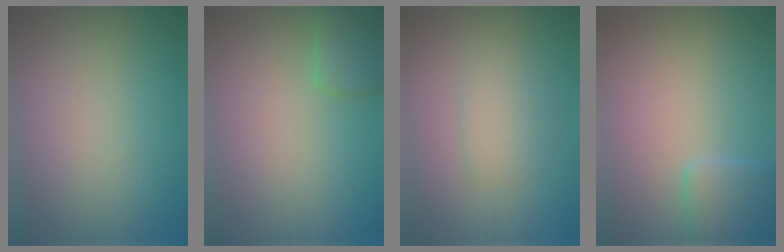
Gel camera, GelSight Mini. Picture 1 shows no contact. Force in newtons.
{"total": 2.6, "press": 2.6, "slide": 0.1}
{"total": 2.3, "press": 2.3, "slide": 0.1}
{"total": 2.4, "press": 2.4, "slide": 0.2}